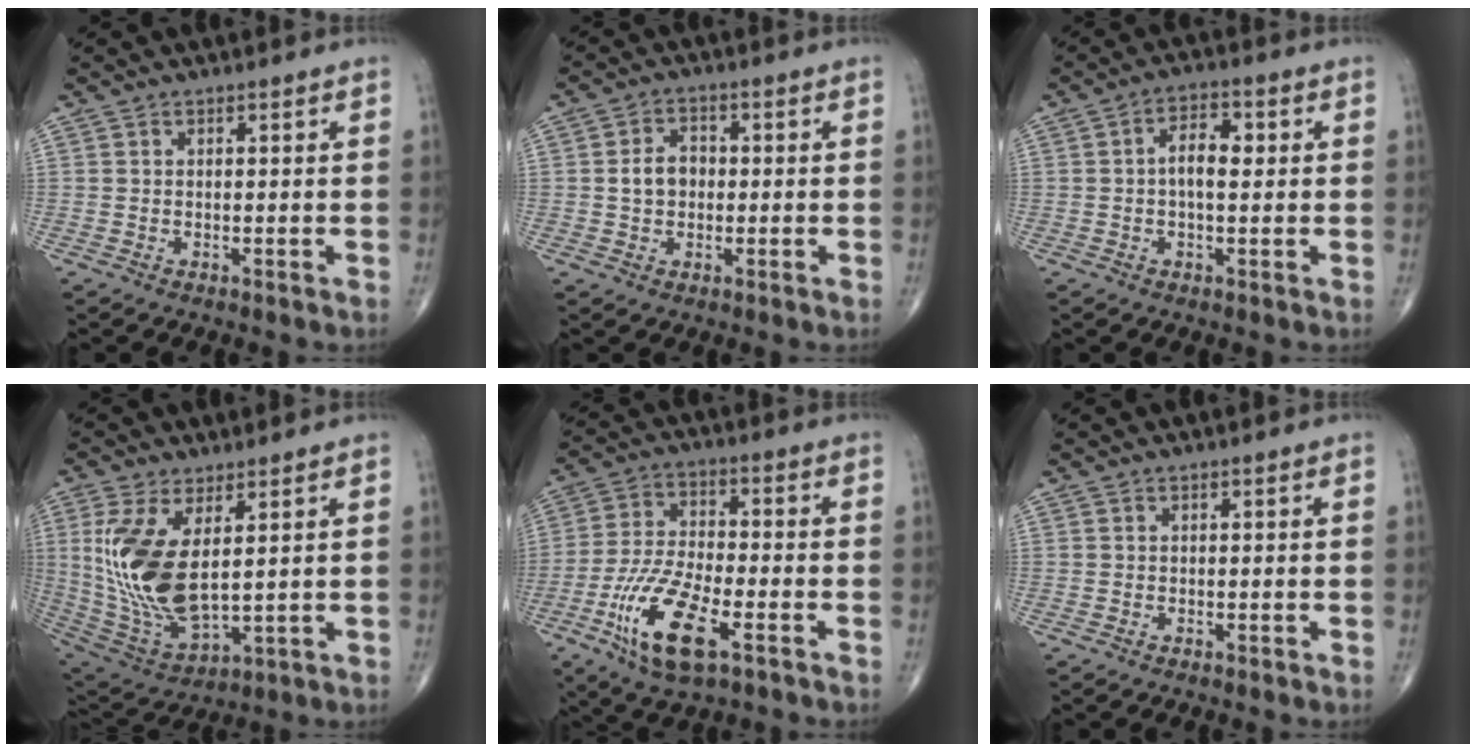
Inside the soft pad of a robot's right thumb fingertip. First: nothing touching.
{"total": 5.0, "force": [-0.1, 3.8, 3.2], "torque": [-0.048, 0.015, -0.007]}
{"total": 5.6, "force": [0.4, 2.8, 4.8], "torque": [-0.076, 0.016, 0.000]}
{"total": 16.2, "force": [3.1, 7.4, 14.1], "torque": [-0.291, -0.024, 0.082]}
{"total": 14.7, "force": [-6.6, 5.5, 11.9], "torque": [-0.236, 0.016, -0.117]}
{"total": 0.0}